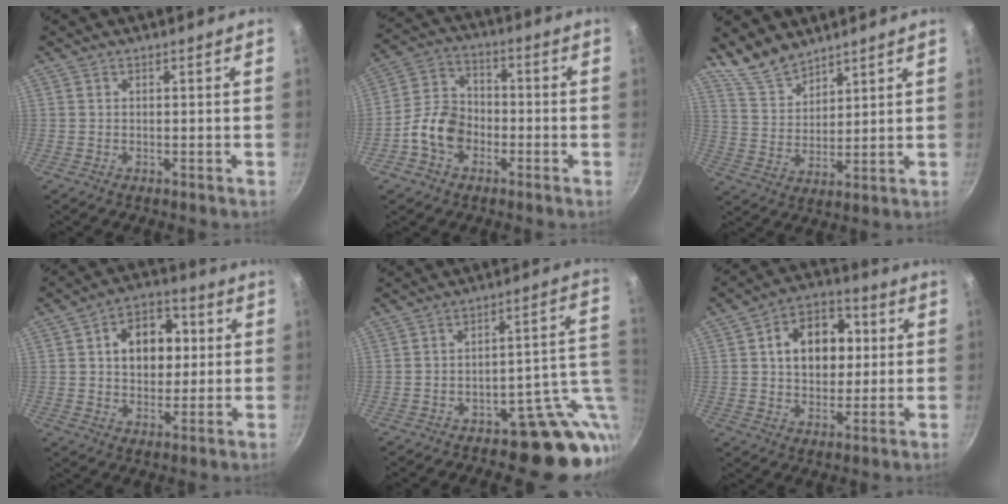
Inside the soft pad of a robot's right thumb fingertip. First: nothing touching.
{"total": 9.3, "force": [-3.4, 7.0, 5.2], "torque": [-0.071, 0.034, -0.076]}
{"total": 8.2, "force": [7.1, 3.2, 2.4], "torque": [-0.029, -0.037, 0.146]}
{"total": 12.6, "force": [2.4, 9.2, 8.3], "torque": [-0.083, 0.009, 0.028]}
{"total": 12.9, "force": [-3.8, 7.1, 10.0], "torque": [-0.061, 0.033, -0.049]}
{"total": 14.1, "force": [2.7, 10.3, 9.3], "torque": [-0.101, 0.014, 0.033]}